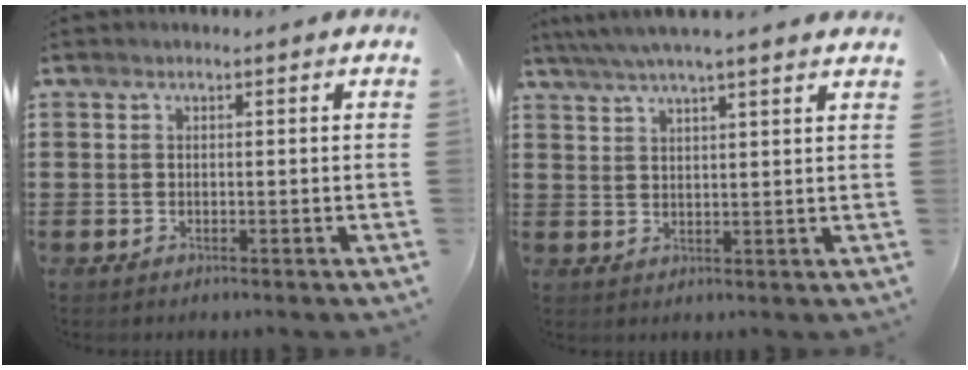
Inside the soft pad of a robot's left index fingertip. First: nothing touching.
{"total": 4.3, "force": [3.8, -0.2, 2.1], "torque": [-0.052, -0.010, 0.067]}